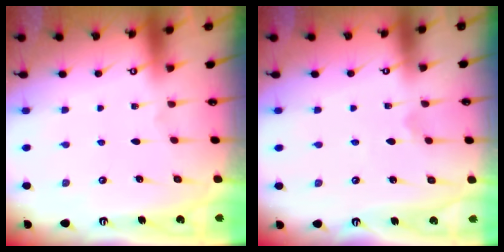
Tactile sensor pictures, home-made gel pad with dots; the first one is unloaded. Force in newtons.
{"total": 2.2, "press": 2.2, "slide": 0.4}